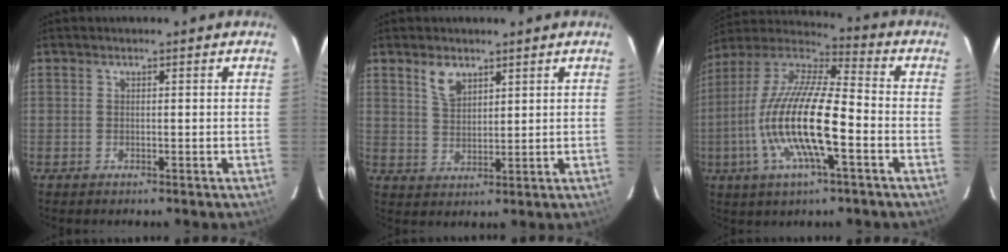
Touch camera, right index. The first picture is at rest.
{"total": 4.6, "force": [3.0, 2.4, 2.5], "torque": [-0.045, 0.003, 0.059]}
{"total": 19.0, "force": [-5.3, 4.4, 17.7], "torque": [-0.346, -0.012, -0.111]}